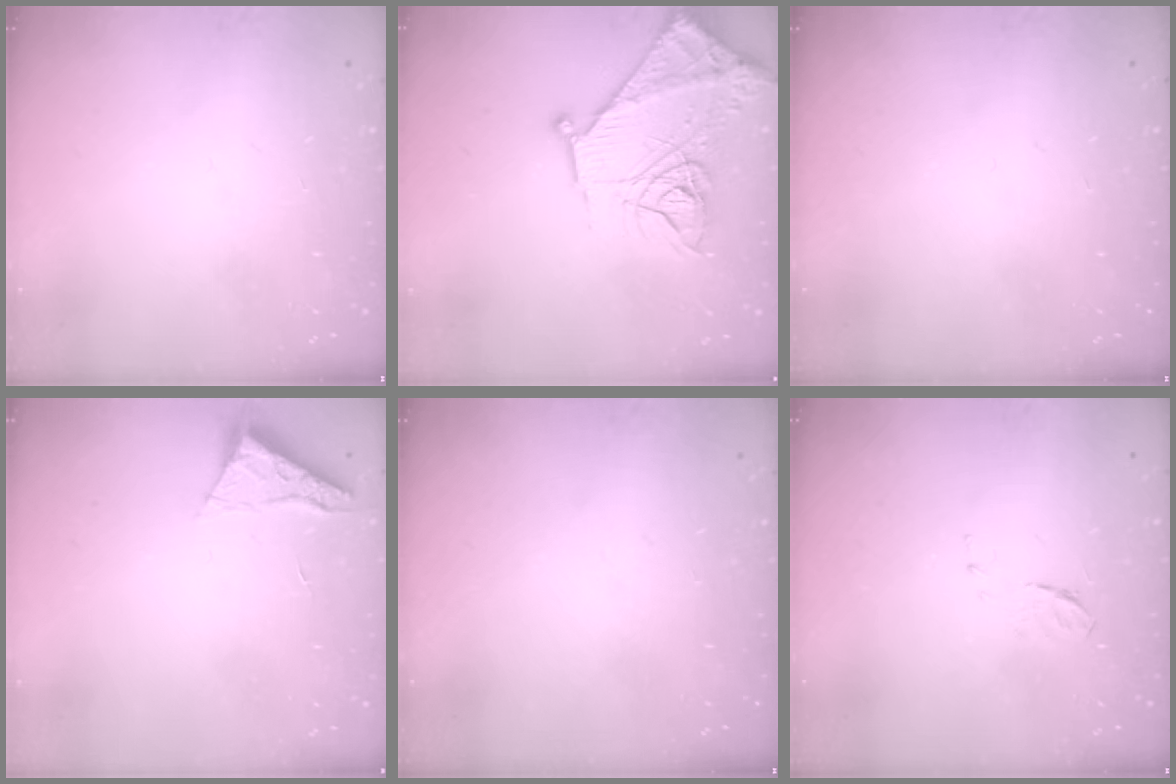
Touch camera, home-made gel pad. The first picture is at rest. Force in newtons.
{"total": 18.7, "press": 18.6, "slide": 1.7}
{"total": 0.0}
{"total": 5.3, "press": 5.3, "slide": 0.5}
{"total": 0.0}
{"total": 5.8, "press": 5.8, "slide": 0.7}